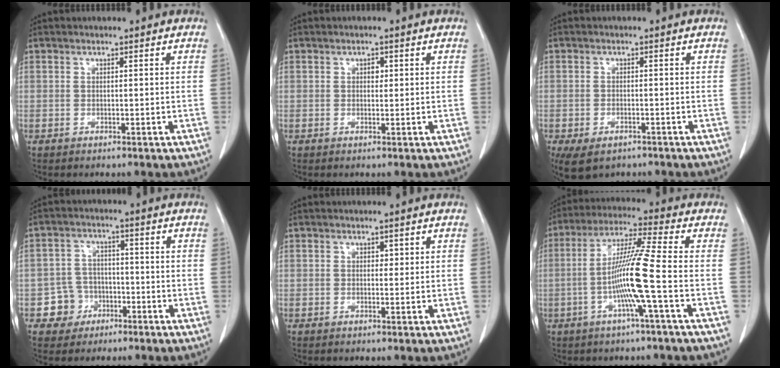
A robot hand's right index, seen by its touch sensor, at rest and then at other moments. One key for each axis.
{"total": 1.2, "fx": 0.4, "fy": 0.8, "fz": 0.8, "tx": -0.007, "ty": 0.001, "tz": 0.003}
{"total": 5.8, "fx": -3.8, "fy": 3.2, "fz": 3.1, "tx": -0.058, "ty": -0.007, "tz": -0.056}
{"total": 5.3, "fx": -2.3, "fy": 4.7, "fz": 0.1, "tx": 0.006, "ty": 0.017, "tz": -0.037}
{"total": 0.9, "fx": 0.4, "fy": 0.6, "fz": 0.5, "tx": 0.001, "ty": 0.001, "tz": 0.003}
{"total": 10.8, "fx": -2.5, "fy": -1.3, "fz": 10.4, "tx": -0.200, "ty": 0.001, "tz": -0.052}